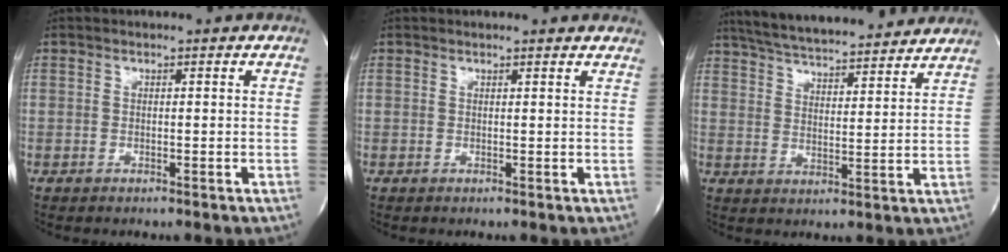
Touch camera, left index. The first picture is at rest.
{"total": 6.4, "force": [6.1, 0.7, 1.9], "torque": [-0.026, 0.005, 0.051]}
{"total": 19.5, "force": [17.7, 2.6, 7.8], "torque": [-0.133, 0.025, 0.254]}